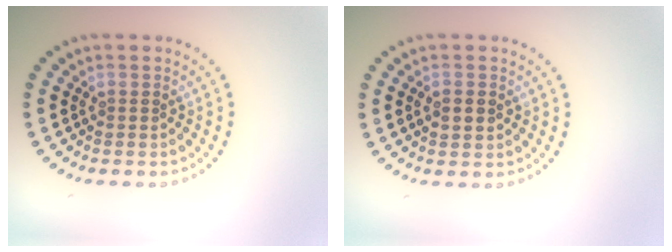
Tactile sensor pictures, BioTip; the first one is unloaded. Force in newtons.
{"total": 2.1, "press": 2.1, "slide": 0.1}